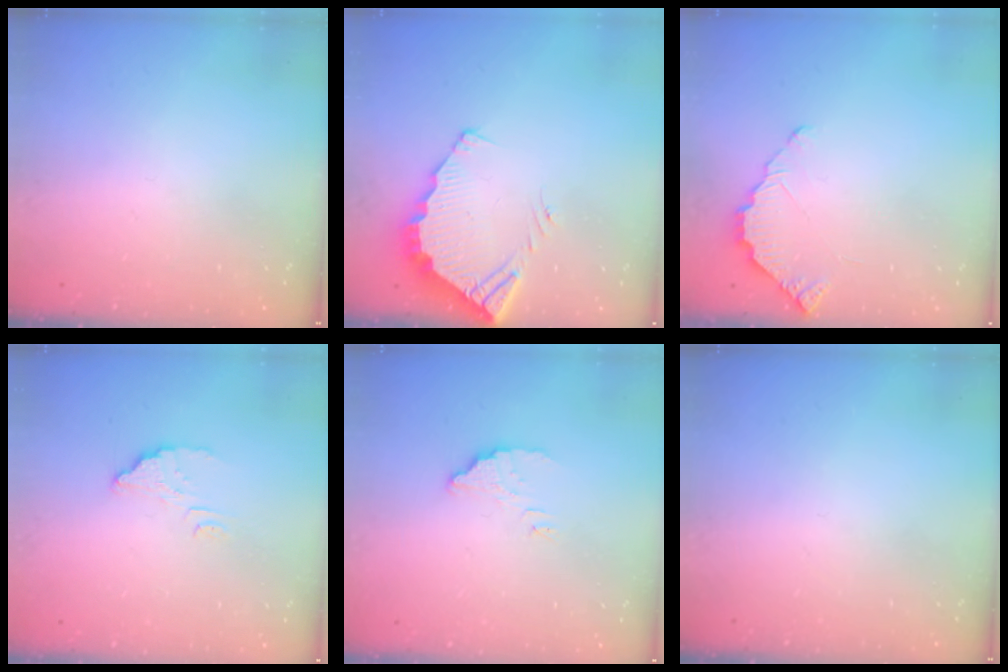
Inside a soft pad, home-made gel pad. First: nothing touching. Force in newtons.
{"total": 4.8, "press": 4.7, "slide": 0.7}
{"total": 3.2, "press": 3.2, "slide": 0.3}
{"total": 4.8, "press": 4.8, "slide": 0.4}
{"total": 3.4, "press": 3.4, "slide": 0.0}
{"total": 0.0}